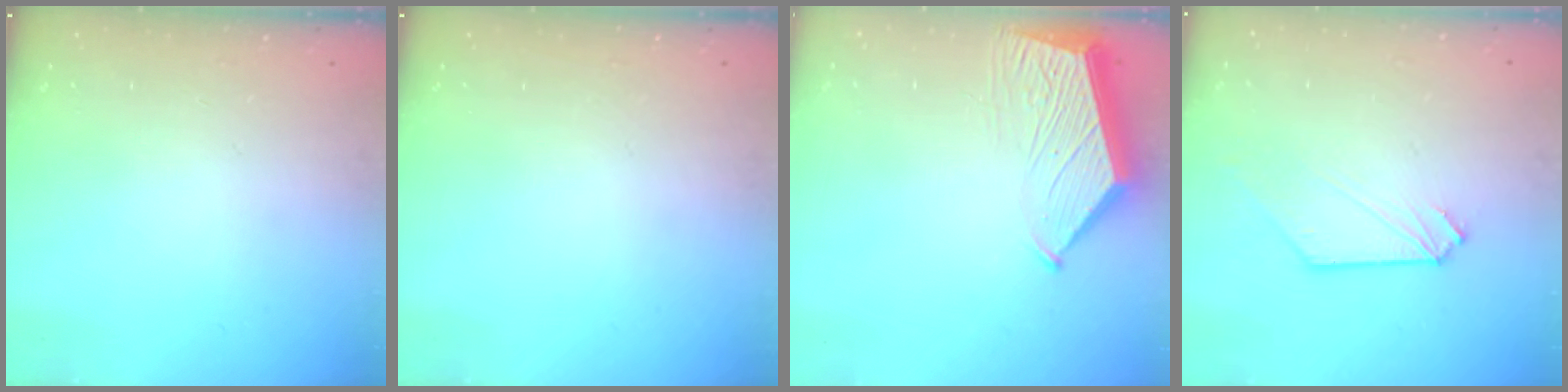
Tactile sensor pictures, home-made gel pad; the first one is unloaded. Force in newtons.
{"total": 0.0}
{"total": 7.1, "press": 7.1, "slide": 0.8}
{"total": 0.7, "press": 0.7, "slide": 0.1}